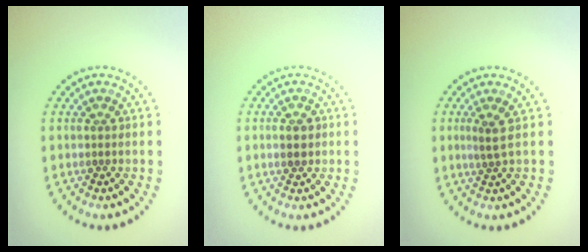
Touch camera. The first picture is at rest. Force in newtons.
{"total": 2.0, "press": 2.0, "slide": 0.1}
{"total": 1.5, "press": 1.0, "slide": 1.1}